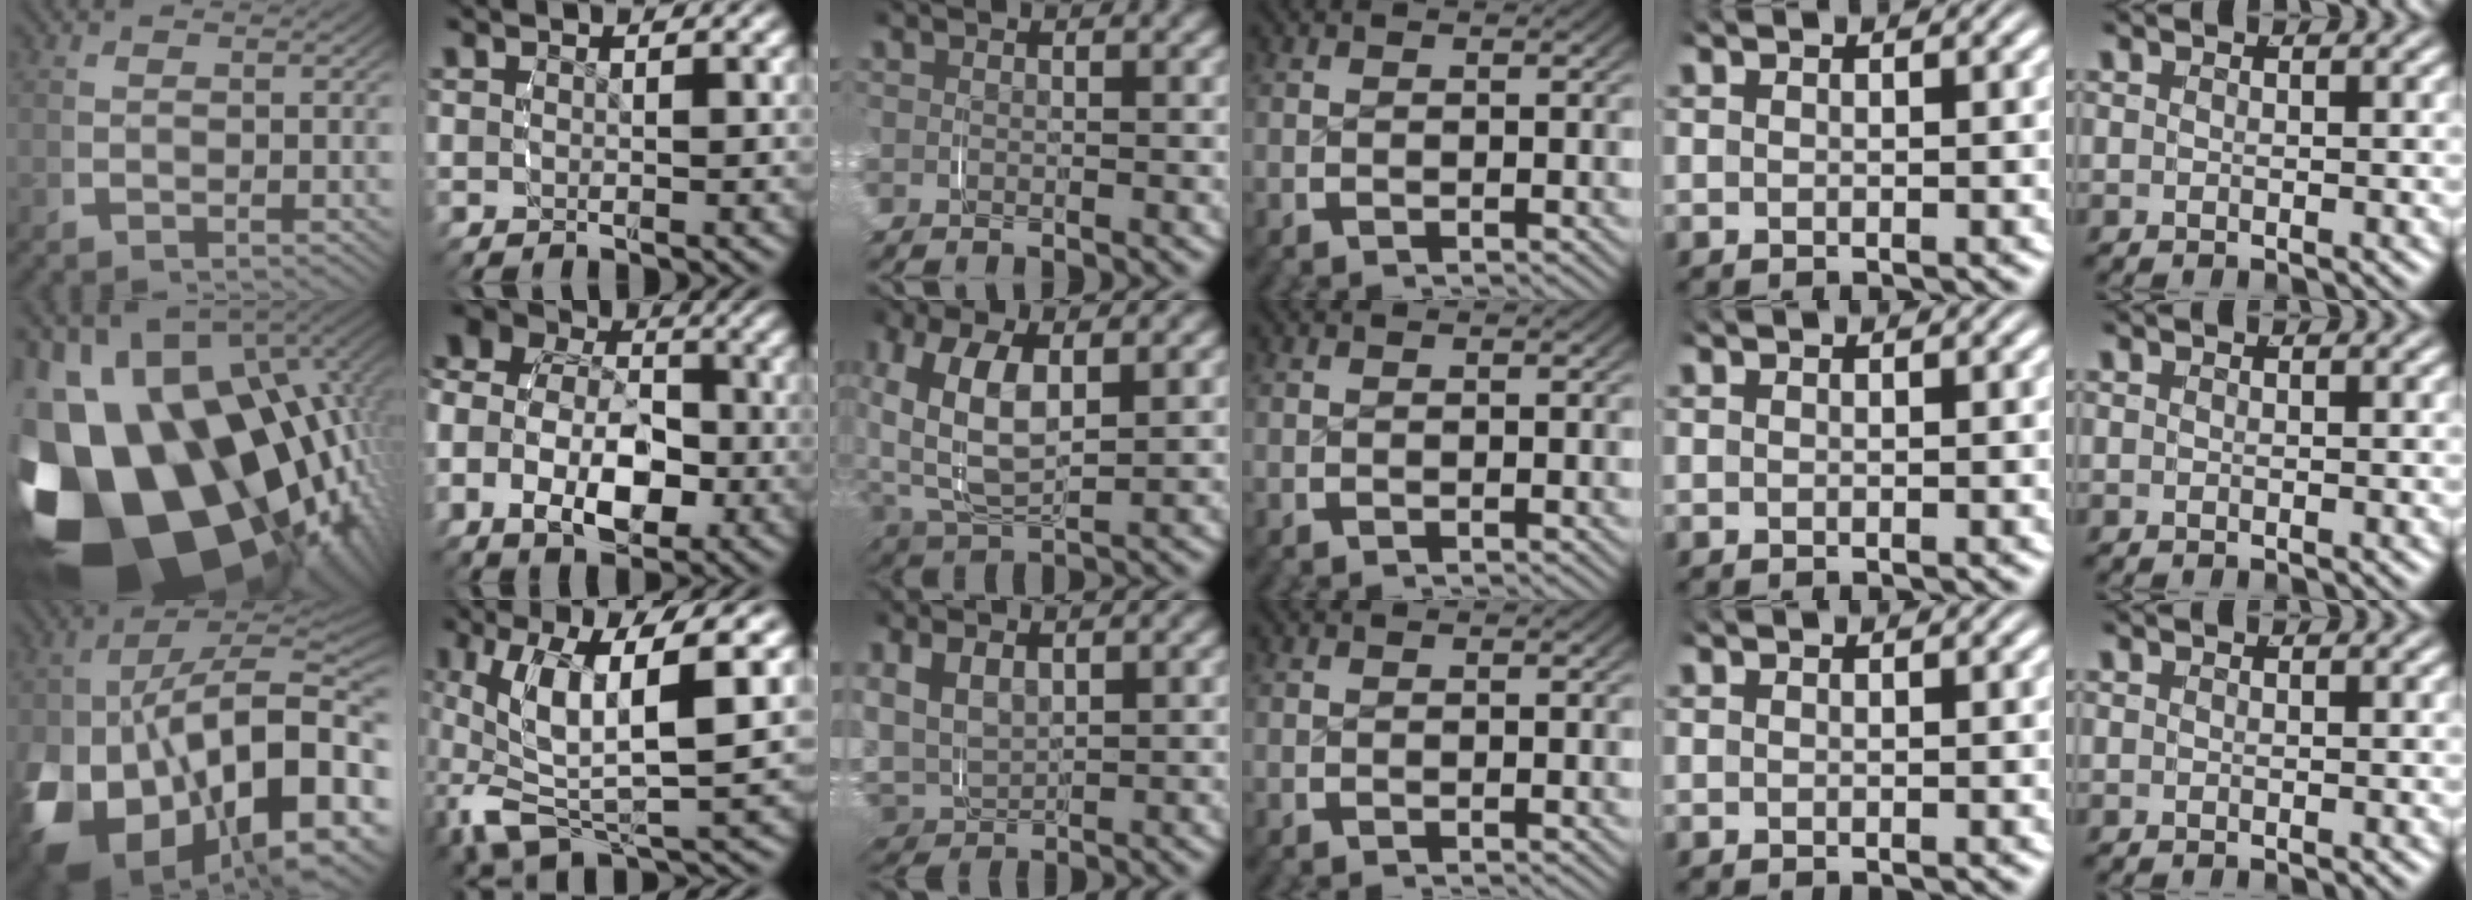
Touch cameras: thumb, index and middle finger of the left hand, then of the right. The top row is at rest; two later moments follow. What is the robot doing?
{"motion": "grasp_and_lifting", "object": "shoes"}